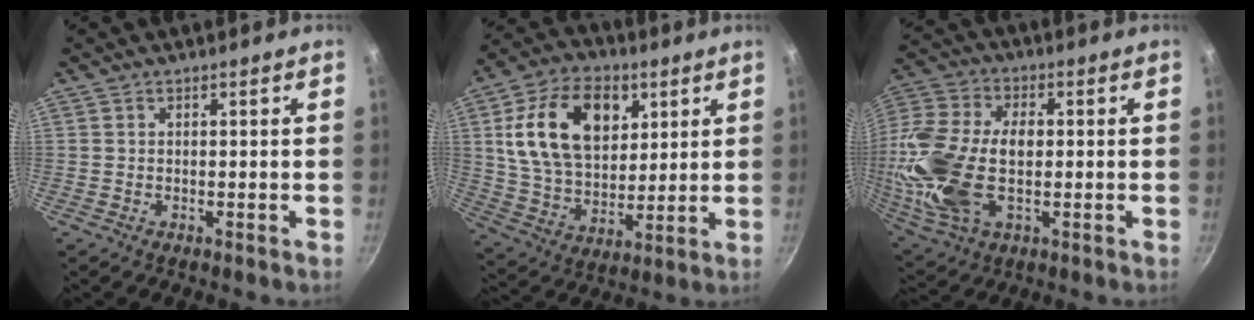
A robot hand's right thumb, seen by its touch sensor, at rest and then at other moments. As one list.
[{"total": 20.1, "force": [6.5, 13.2, 13.7], "torque": [-0.215, -0.012, 0.113]}, {"total": 21.3, "force": [-0.9, 12.7, 17.1], "torque": [-0.357, 0.015, -0.019]}]